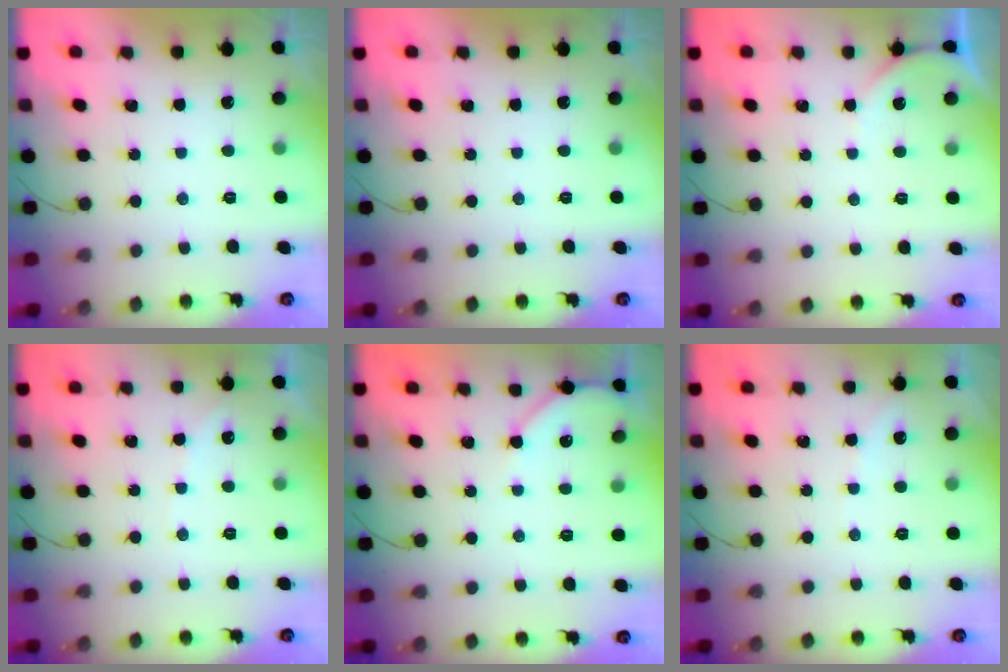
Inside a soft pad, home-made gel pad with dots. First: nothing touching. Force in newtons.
{"total": 0.0}
{"total": 3.5, "press": 3.4, "slide": 0.4}
{"total": 4.9, "press": 4.8, "slide": 0.9}
{"total": 5.4, "press": 5.3, "slide": 0.7}
{"total": 2.4, "press": 2.4, "slide": 0.4}